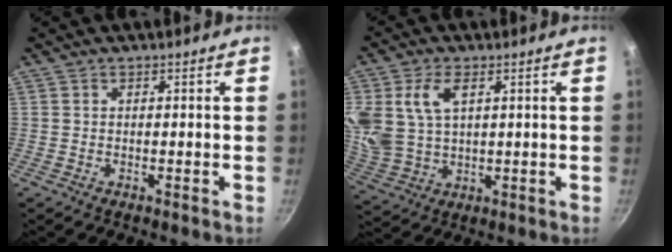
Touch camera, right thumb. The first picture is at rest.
{"total": 12.3, "force": [4.1, 7.8, 8.5], "torque": [-0.175, -0.012, 0.089]}